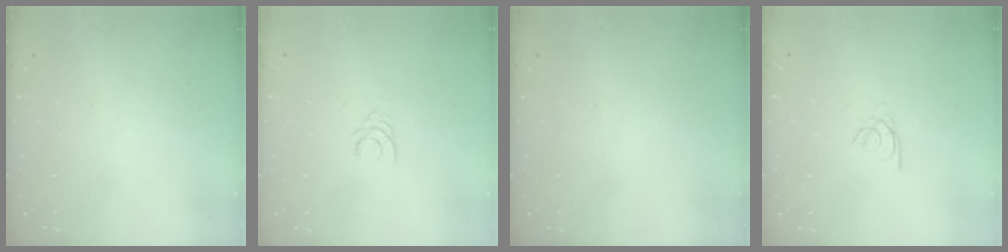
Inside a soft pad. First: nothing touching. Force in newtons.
{"total": 2.4, "press": 2.4, "slide": 0.2}
{"total": 0.0}
{"total": 2.2, "press": 2.2, "slide": 0.2}